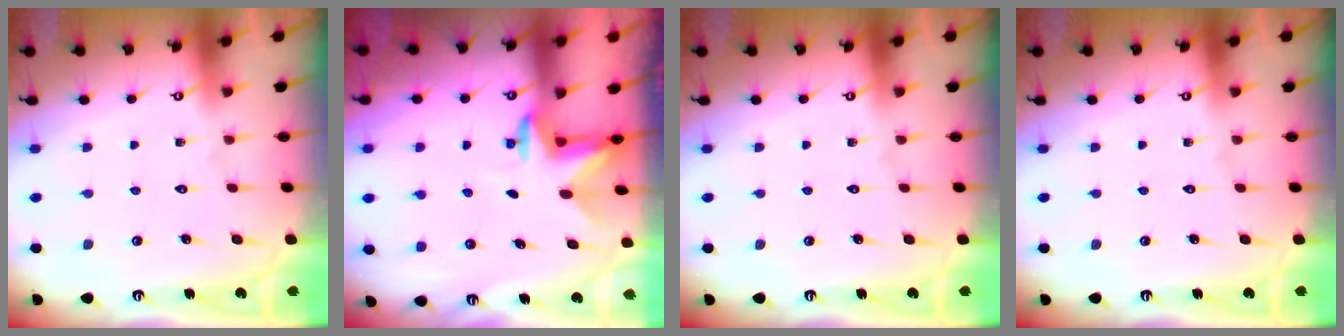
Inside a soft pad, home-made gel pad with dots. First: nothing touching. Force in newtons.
{"total": 2.8, "press": 2.8, "slide": 0.2}
{"total": 0.0}
{"total": 0.0}